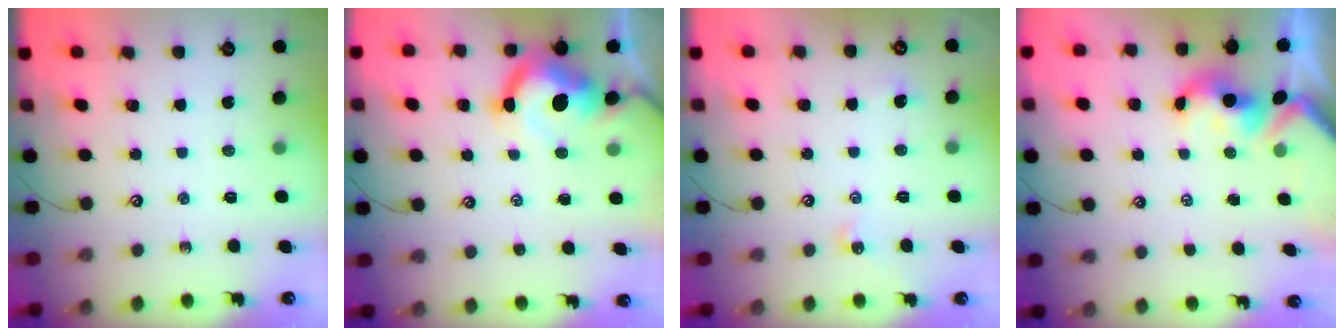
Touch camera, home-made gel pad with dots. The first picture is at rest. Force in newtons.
{"total": 8.4, "press": 8.3, "slide": 1.1}
{"total": 3.1, "press": 3.1, "slide": 0.5}
{"total": 2.0, "press": 1.9, "slide": 0.7}